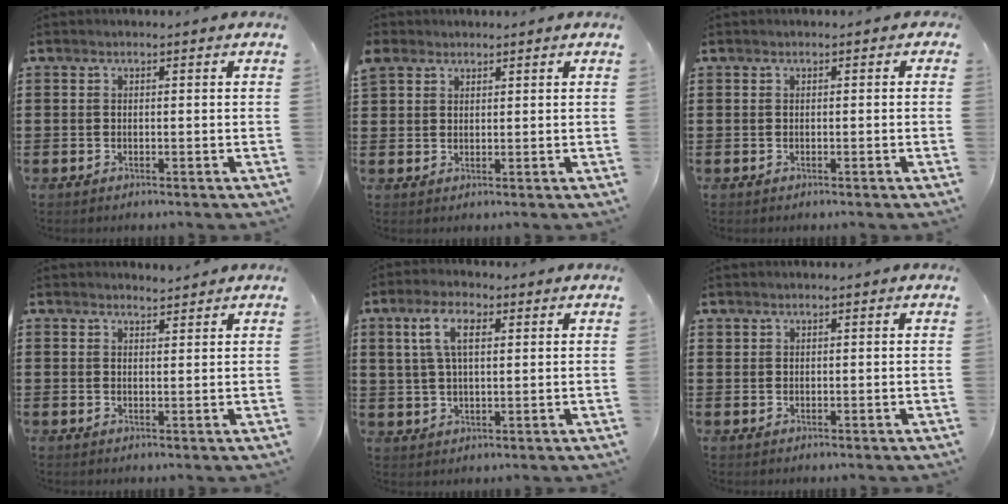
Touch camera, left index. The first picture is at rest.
{"total": 2.5, "force": [1.7, 1.7, 0.1], "torque": [-0.011, 0.009, 0.034]}
{"total": 0.5, "force": [-0.2, 0.4, 0.0], "torque": [-0.002, 0.002, -0.005]}
{"total": 1.8, "force": [1.8, 0.1, 0.1], "torque": [-0.006, 0.001, 0.036]}
{"total": 6.4, "force": [2.6, 2.8, 5.1], "torque": [-0.111, 0.012, 0.044]}
{"total": 0.7, "force": [0.5, 0.4, 0.0], "torque": [-0.003, 0.003, 0.010]}